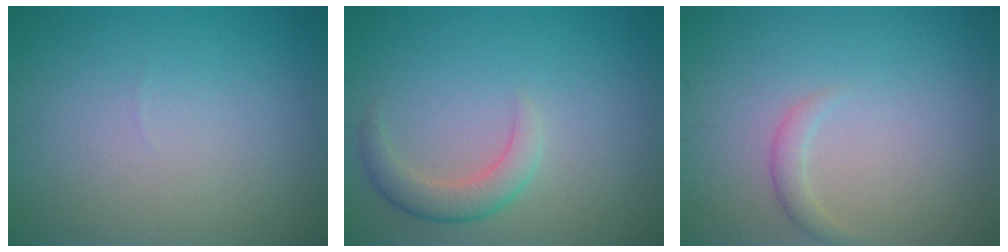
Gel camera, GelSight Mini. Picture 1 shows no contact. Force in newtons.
{"total": 2.8, "press": 2.8, "slide": 0.1}
{"total": 1.2, "press": 1.2, "slide": 0.0}